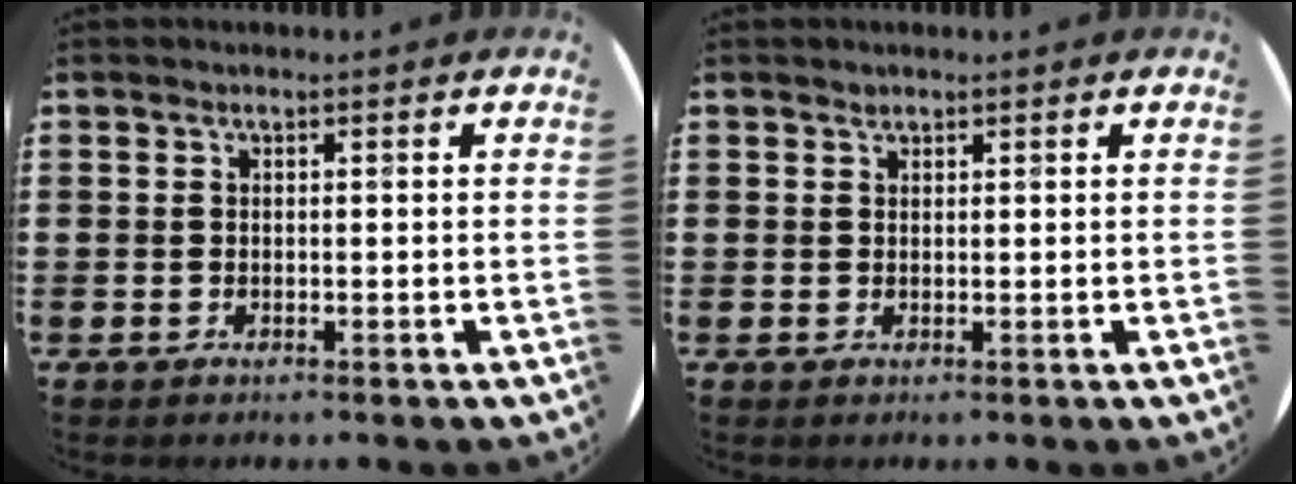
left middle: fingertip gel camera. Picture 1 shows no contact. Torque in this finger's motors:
{"motor_torque": [0.12, -0.12, -0.01, 0.00]}